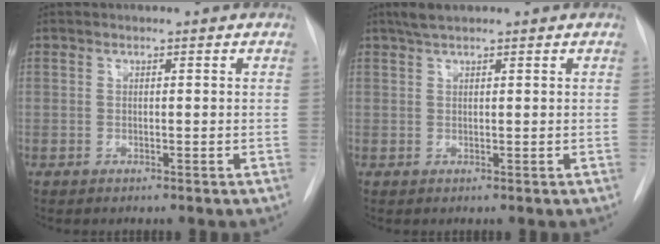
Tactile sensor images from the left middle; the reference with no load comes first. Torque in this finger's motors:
{"motor_torque": [0.11, -0.10, -0.03, 0.00]}